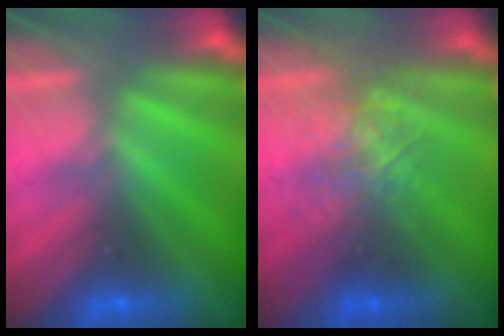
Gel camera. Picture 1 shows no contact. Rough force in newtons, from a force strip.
{"total": 2.6}